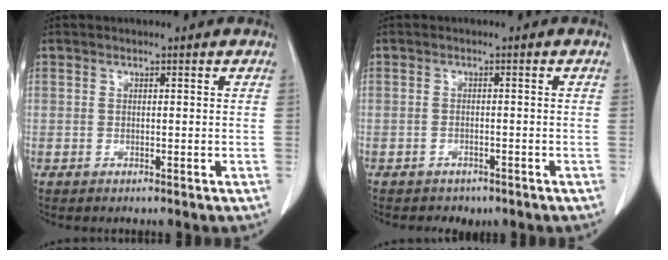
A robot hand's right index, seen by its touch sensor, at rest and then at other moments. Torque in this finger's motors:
{"motor_torque": [0.10, -0.09, 0.04, 0.00]}